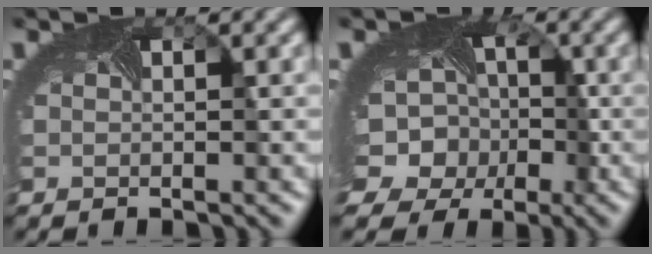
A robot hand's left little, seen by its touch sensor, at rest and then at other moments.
{"total": 12.9, "force": [-2.5, 11.2, 5.9], "torque": [-0.115, -0.016, -0.060]}